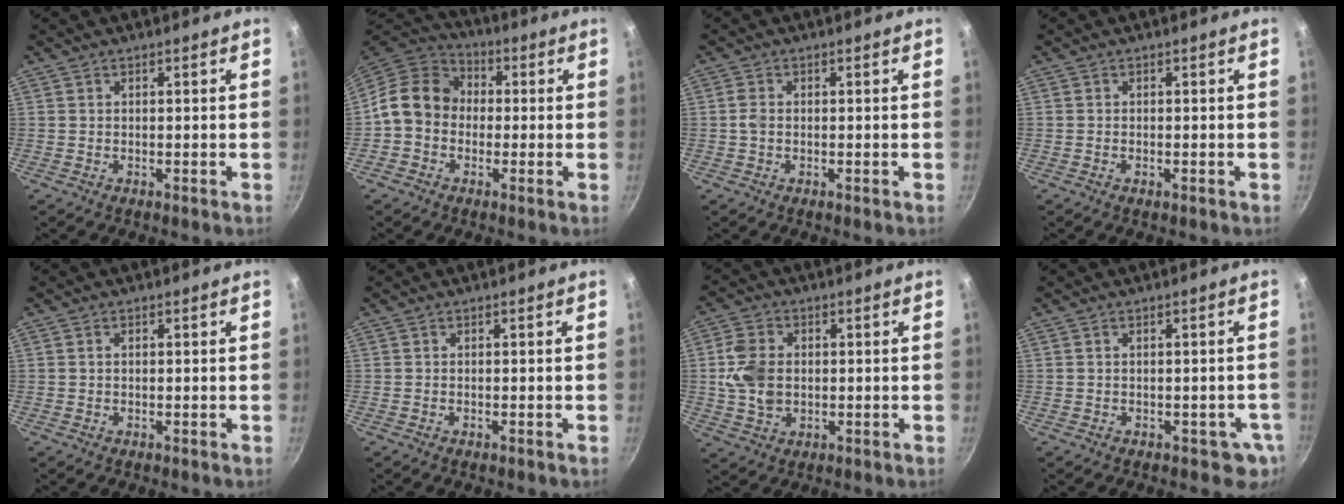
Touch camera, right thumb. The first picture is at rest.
{"total": 12.1, "force": [-0.5, 10.2, 6.5], "torque": [-0.085, 0.032, -0.034]}
{"total": 1.7, "force": [-0.2, 1.2, 1.2], "torque": [-0.026, 0.006, -0.006]}
{"total": 0.5, "force": [-0.3, 0.2, 0.5], "torque": [-0.007, 0.000, -0.004]}
{"total": 0.5, "force": [0.1, 0.4, 0.4], "torque": [-0.007, 0.003, 0.001]}
{"total": 0.0}
{"total": 8.5, "force": [0.3, 6.3, 5.7], "torque": [-0.097, 0.001, 0.001]}
{"total": 2.9, "force": [-0.8, 2.1, 1.9], "torque": [0.002, 0.012, 0.002]}